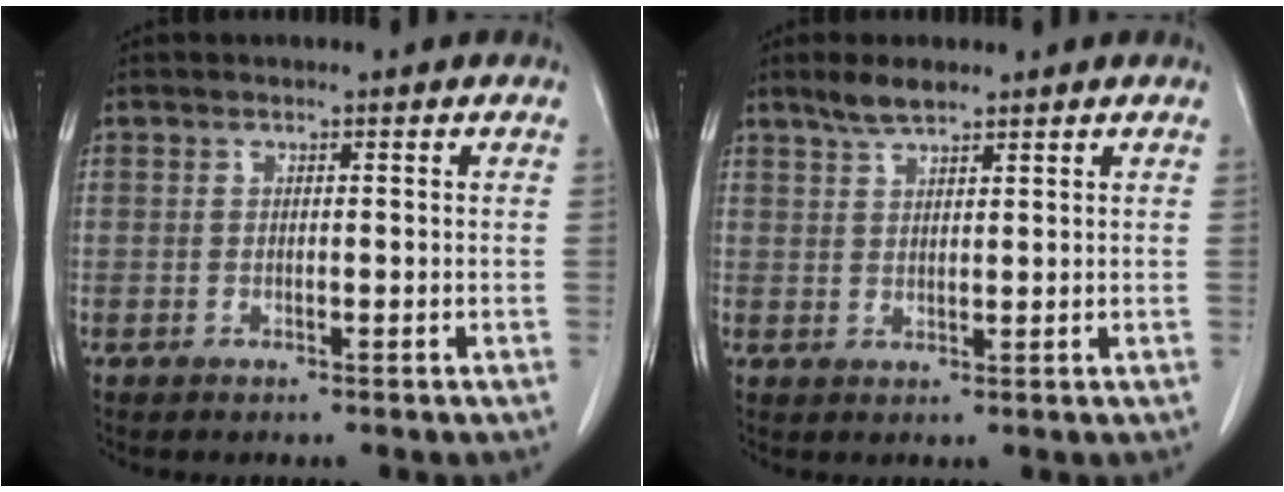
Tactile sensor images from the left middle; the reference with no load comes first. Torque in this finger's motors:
{"motor_torque": [0.61, -0.54, -0.01, 0.00]}